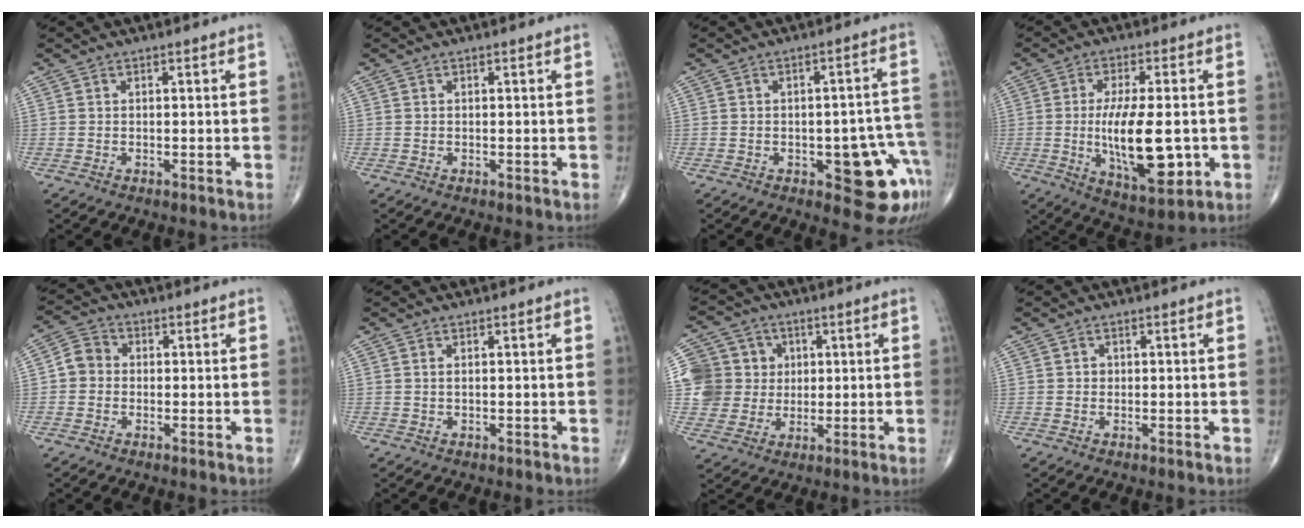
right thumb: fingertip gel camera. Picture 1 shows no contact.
{"total": 0.0}
{"total": 11.5, "force": [-4.7, 4.8, 9.4], "torque": [-0.070, 0.031, -0.050]}
{"total": 15.2, "force": [-1.9, 5.8, 13.9], "torque": [-0.221, -0.012, -0.020]}
{"total": 4.4, "force": [-0.4, 4.0, 1.8], "torque": [-0.020, 0.013, -0.017]}
{"total": 0.6, "force": [0.2, 0.2, 0.6], "torque": [-0.018, 0.001, 0.004]}
{"total": 11.6, "force": [1.8, 11.0, 3.2], "torque": [-0.034, 0.015, 0.037]}
{"total": 0.9, "force": [0.1, 0.9, 0.3], "torque": [0.001, 0.002, 0.001]}